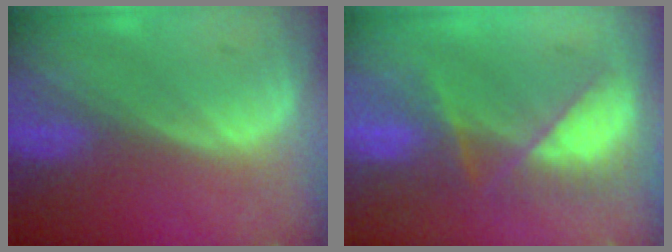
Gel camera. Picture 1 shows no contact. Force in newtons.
{"total": 7.4, "press": 6.8, "slide": 3.0}